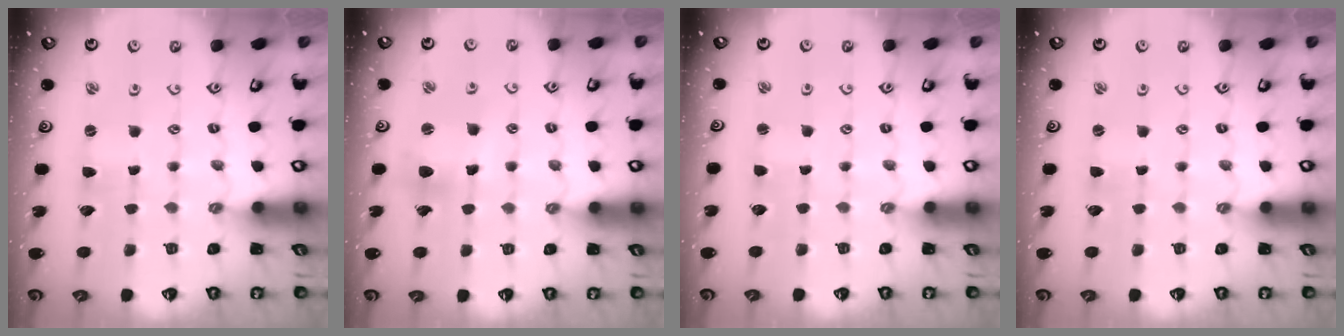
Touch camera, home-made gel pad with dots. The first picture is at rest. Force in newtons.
{"total": 9.1, "press": 9.1, "slide": 1.1}
{"total": 1.1, "press": 1.1, "slide": 0.2}
{"total": 0.0}